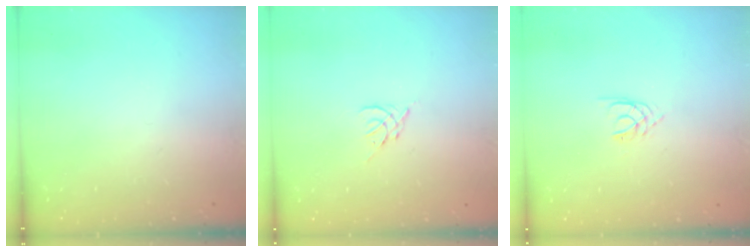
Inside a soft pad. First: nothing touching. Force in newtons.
{"total": 1.8, "press": 1.7, "slide": 0.5}
{"total": 2.1, "press": 2.1, "slide": 0.3}